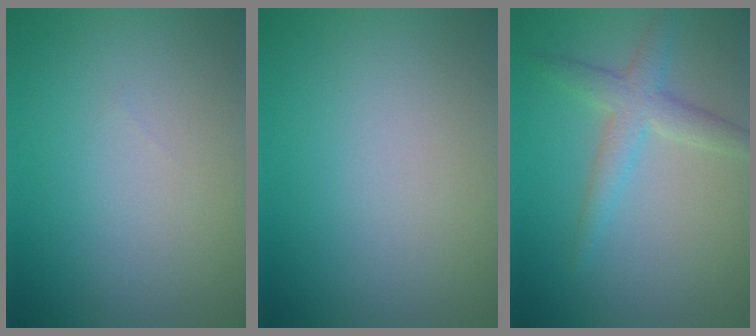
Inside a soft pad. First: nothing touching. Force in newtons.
{"total": 0.0}
{"total": 3.3, "press": 3.3, "slide": 0.1}